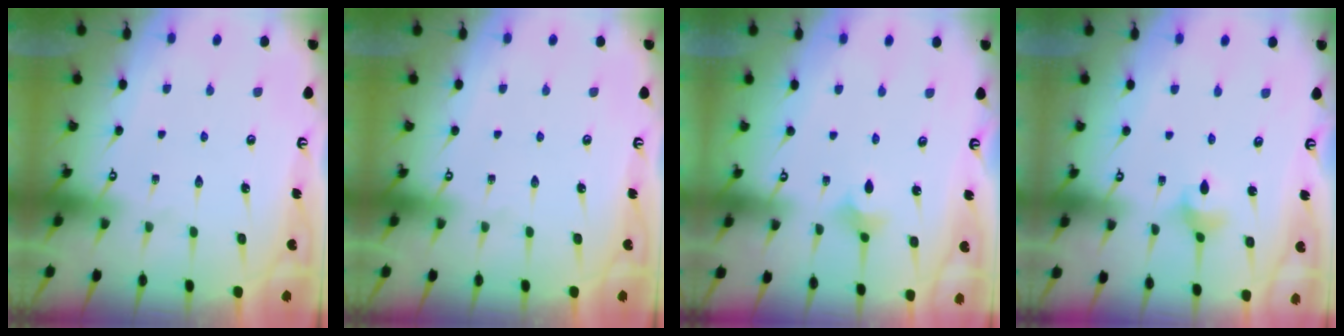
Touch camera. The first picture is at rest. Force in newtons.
{"total": 0.0}
{"total": 3.1, "press": 3.1, "slide": 0.7}
{"total": 3.2, "press": 3.2, "slide": 0.1}